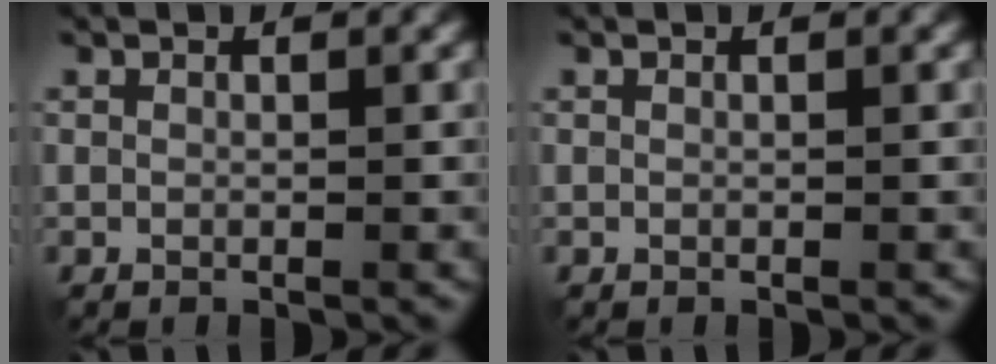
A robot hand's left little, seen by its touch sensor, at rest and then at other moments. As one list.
[{"total": 0.0}]